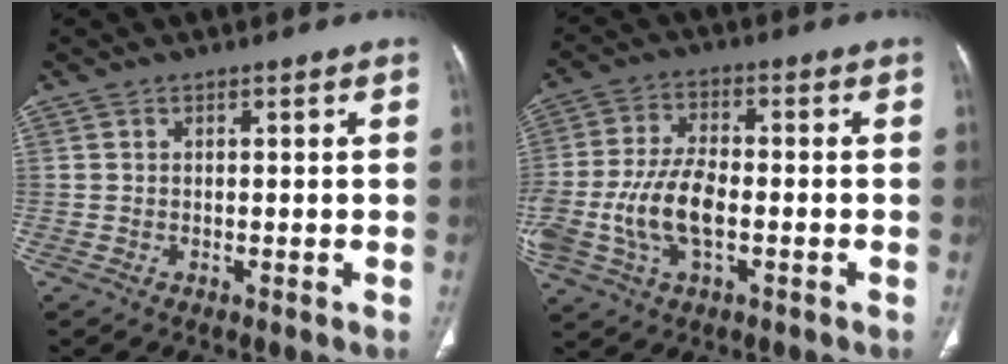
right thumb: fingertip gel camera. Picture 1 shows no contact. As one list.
[{"total": 11.9, "force": [-2.6, 6.1, 9.9], "torque": [-0.213, 0.015, -0.048]}]